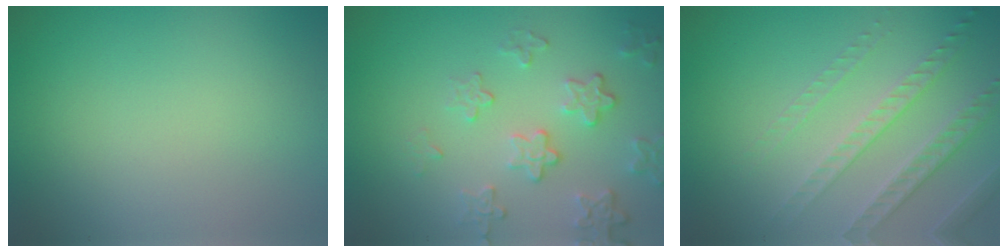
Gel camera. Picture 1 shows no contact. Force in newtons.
{"total": 4.0, "press": 3.1, "slide": 2.6}
{"total": 4.7, "press": 3.2, "slide": 3.4}